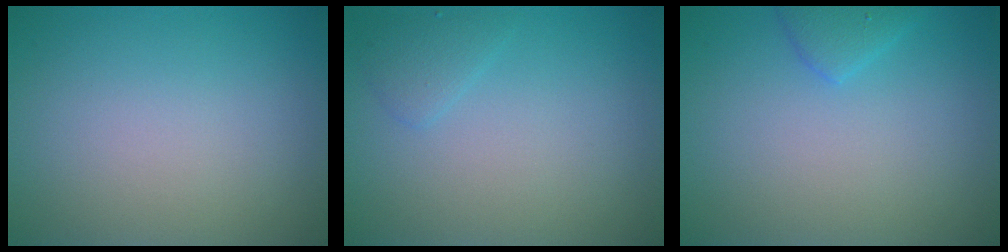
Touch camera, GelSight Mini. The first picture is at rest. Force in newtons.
{"total": 1.3, "press": 1.3, "slide": 0.1}
{"total": 1.6, "press": 1.6, "slide": 0.2}